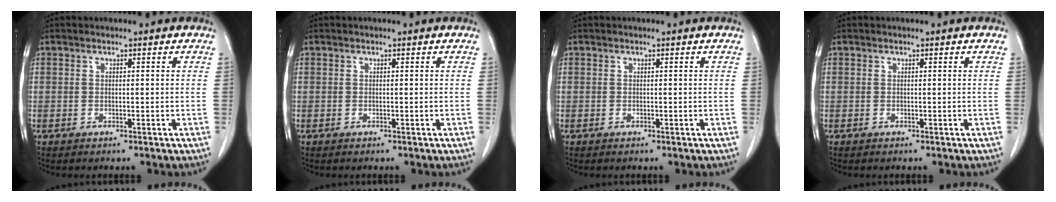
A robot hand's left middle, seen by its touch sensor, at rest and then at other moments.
{"total": 0.0}
{"total": 0.0}
{"total": 0.0}